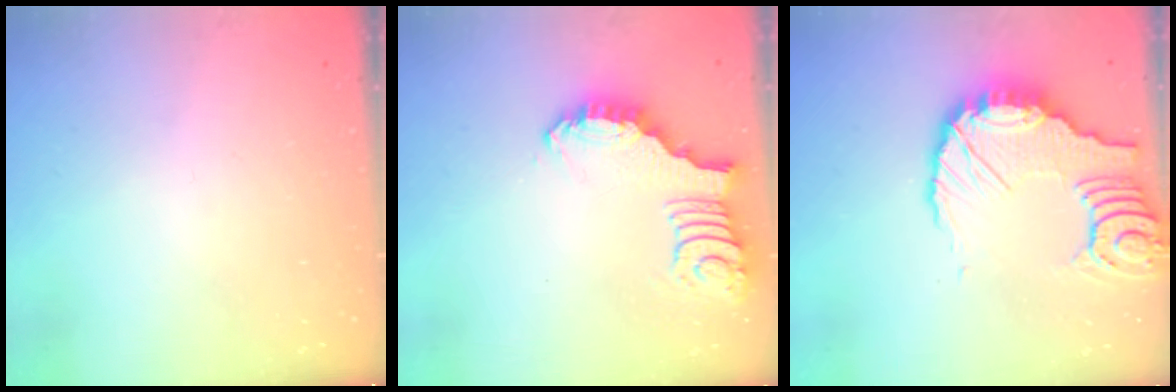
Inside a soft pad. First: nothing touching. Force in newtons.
{"total": 2.9, "press": 2.9, "slide": 0.1}
{"total": 12.2, "press": 12.2, "slide": 1.3}